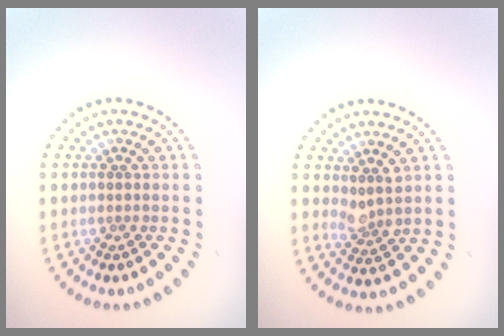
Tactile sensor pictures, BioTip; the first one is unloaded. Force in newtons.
{"total": 2.0, "press": 1.5, "slide": 1.3}